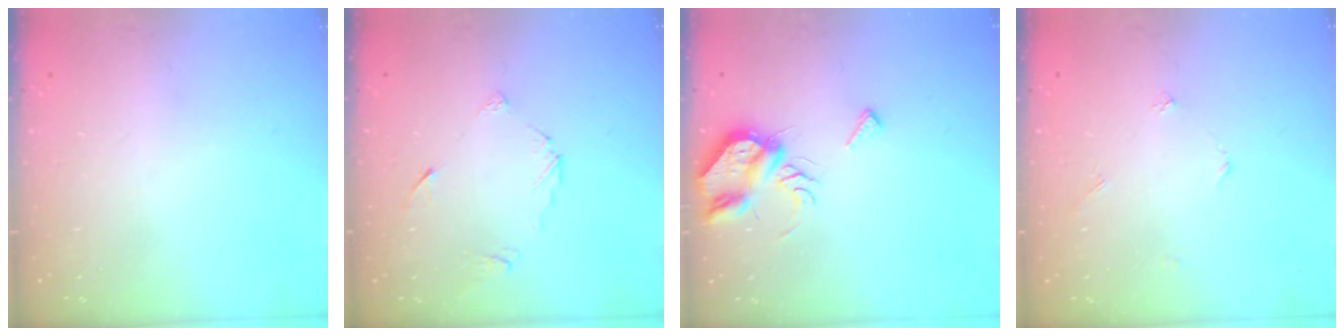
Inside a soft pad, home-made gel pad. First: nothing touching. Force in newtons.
{"total": 4.9, "press": 4.8, "slide": 0.6}
{"total": 10.1, "press": 10.1, "slide": 0.8}
{"total": 1.8, "press": 1.8, "slide": 0.2}